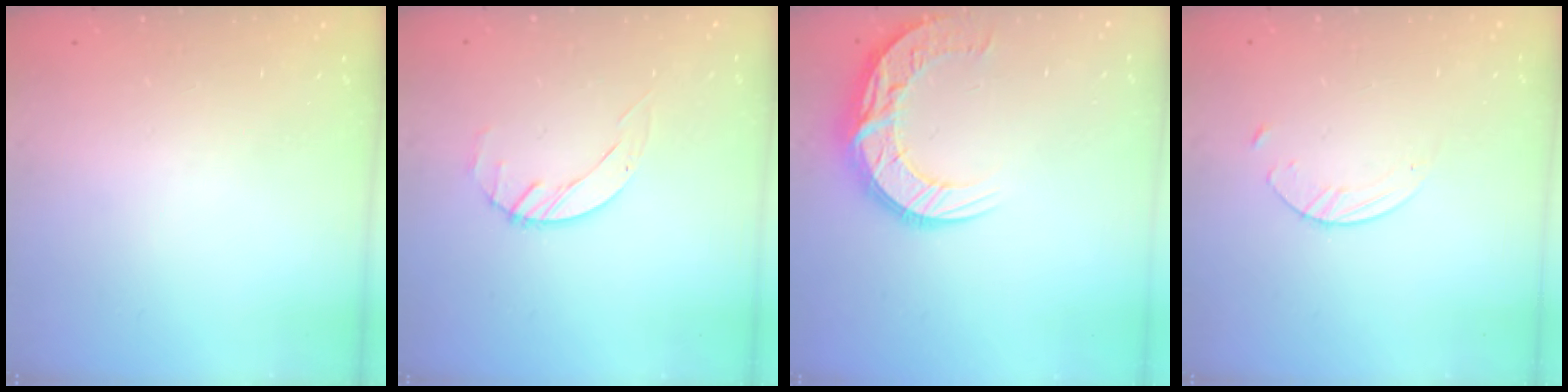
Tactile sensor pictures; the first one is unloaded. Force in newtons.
{"total": 2.0, "press": 2.0, "slide": 0.3}
{"total": 13.2, "press": 13.2, "slide": 1.2}
{"total": 3.6, "press": 3.6, "slide": 0.4}